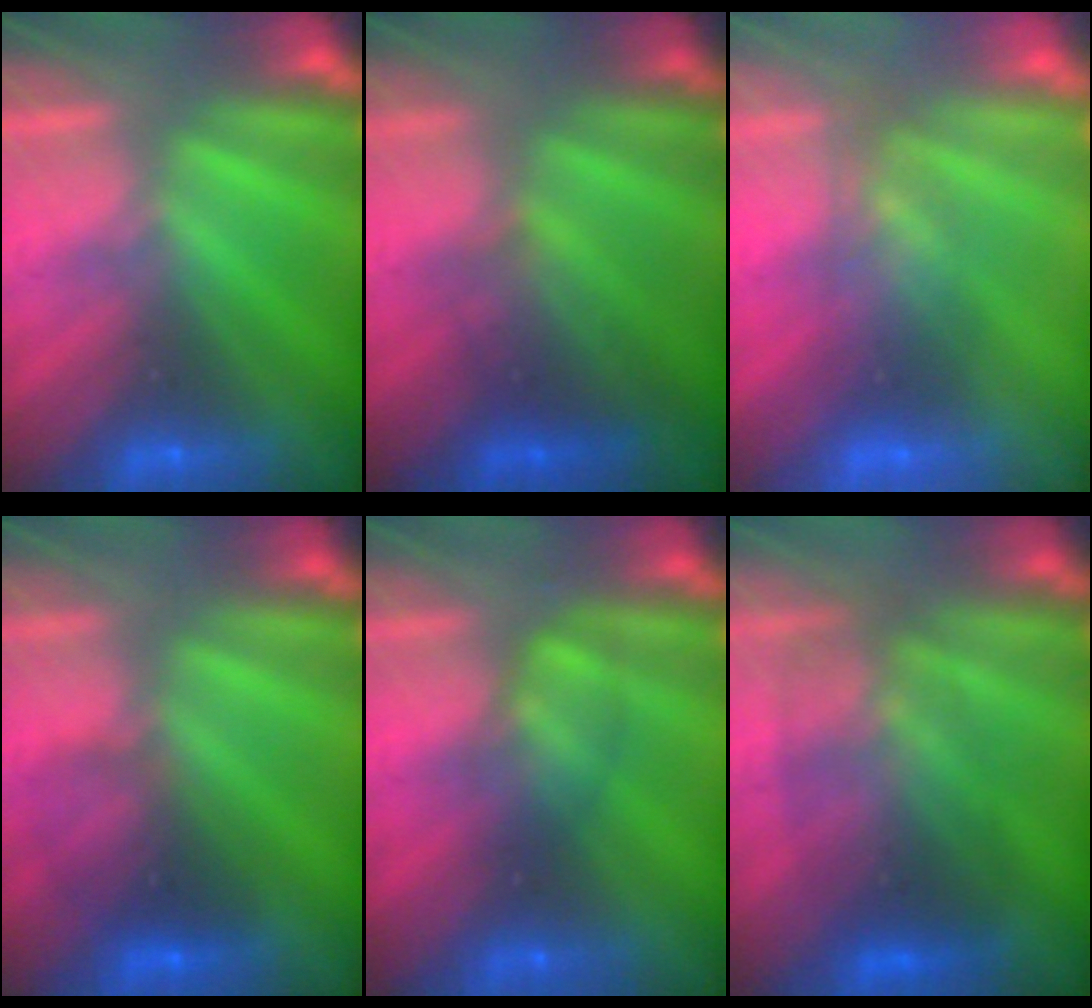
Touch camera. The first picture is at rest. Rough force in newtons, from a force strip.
{"total": 2.4}
{"total": 2.7}
{"total": 3.0}
{"total": 2.6}
{"total": 3.3}